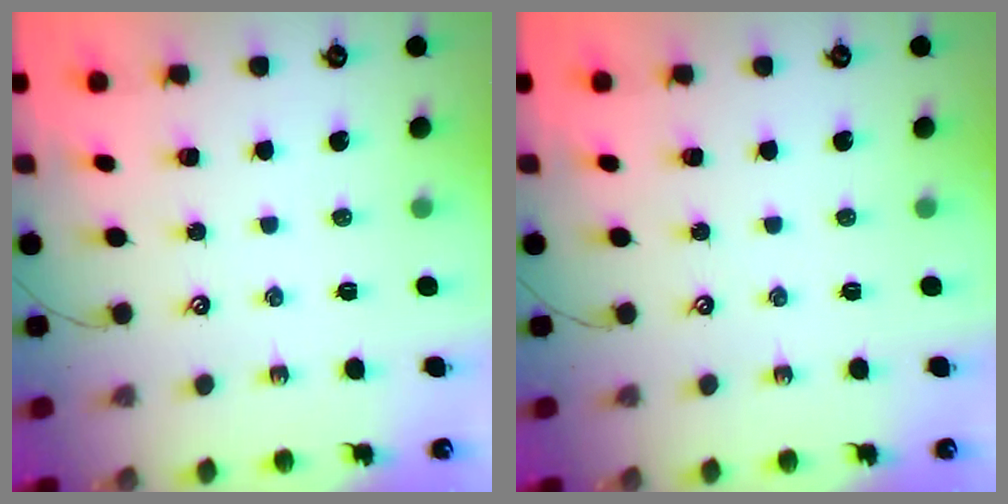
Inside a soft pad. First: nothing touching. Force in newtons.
{"total": 0.0}